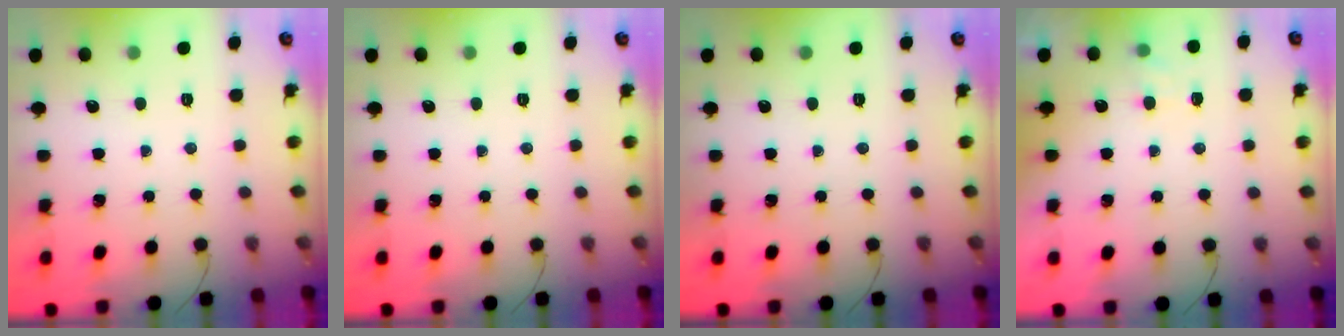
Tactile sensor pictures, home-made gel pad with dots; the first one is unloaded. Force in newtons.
{"total": 0.0}
{"total": 0.0}
{"total": 5.6, "press": 5.5, "slide": 1.3}